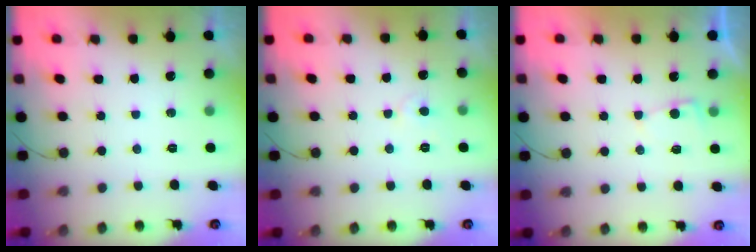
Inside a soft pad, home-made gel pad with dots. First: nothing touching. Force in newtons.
{"total": 4.2, "press": 4.1, "slide": 0.4}
{"total": 2.1, "press": 2.1, "slide": 0.3}